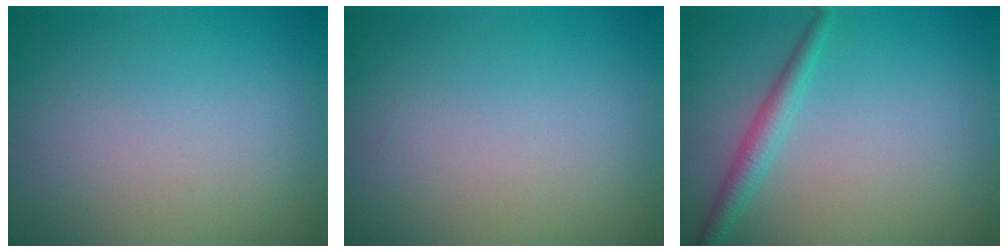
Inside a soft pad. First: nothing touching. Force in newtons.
{"total": 0.0}
{"total": 2.1, "press": 2.1, "slide": 0.1}